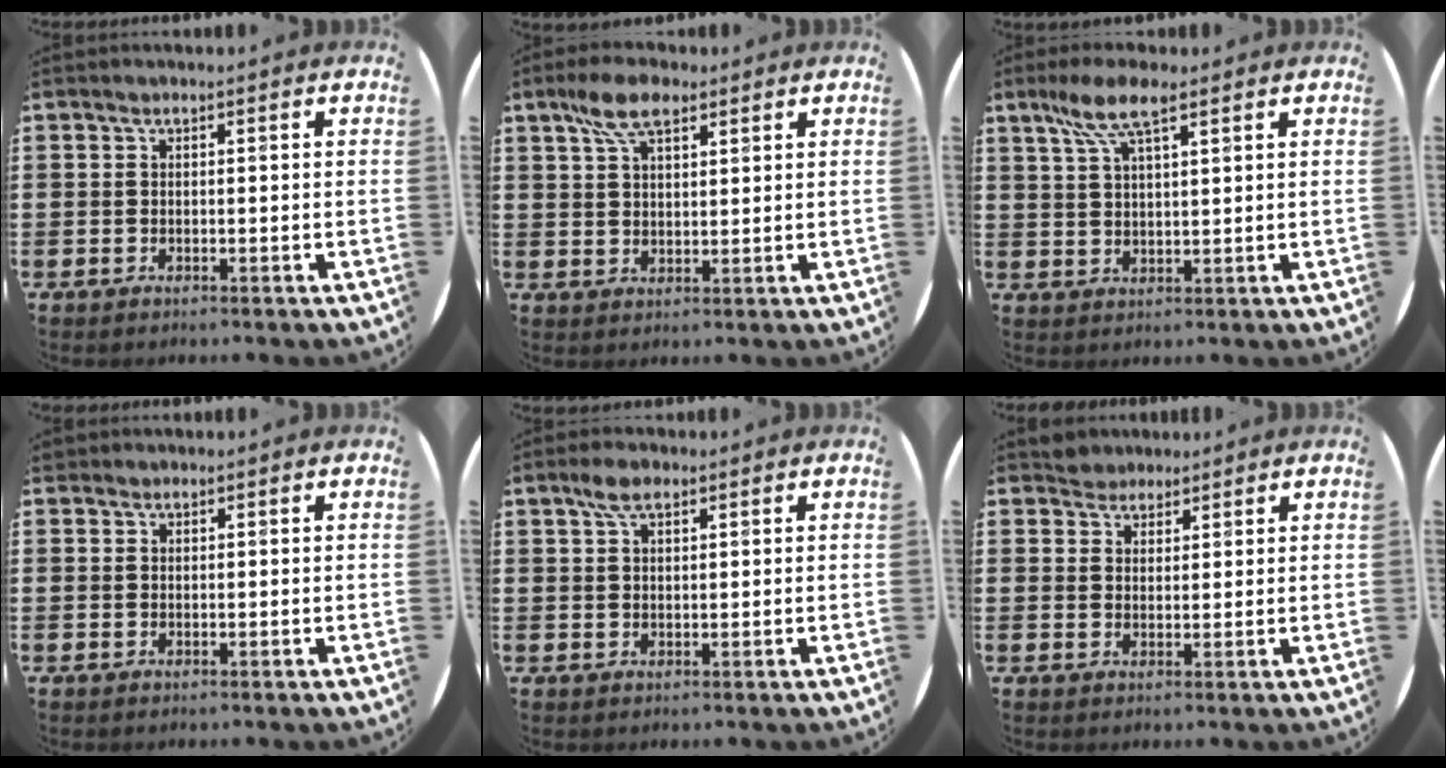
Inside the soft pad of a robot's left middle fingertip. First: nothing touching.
{"total": 6.4, "force": [4.2, 3.0, 3.9], "torque": [-0.079, 0.005, 0.075]}
{"total": 7.1, "force": [4.5, 2.0, 5.1], "torque": [-0.111, 0.006, 0.078]}
{"total": 0.6, "force": [0.6, 0.2, -0.1], "torque": [0.001, 0.003, 0.011]}
{"total": 3.3, "force": [2.2, 1.4, 2.1], "torque": [-0.037, 0.005, 0.038]}
{"total": 2.9, "force": [2.7, 1.0, -0.3], "torque": [0.006, 0.000, 0.052]}